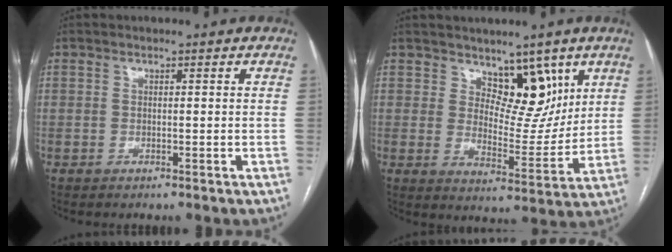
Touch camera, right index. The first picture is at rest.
{"total": 8.4, "force": [5.3, 4.6, 4.6], "torque": [-0.055, -0.008, 0.093]}